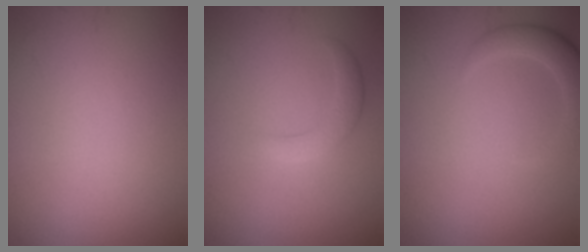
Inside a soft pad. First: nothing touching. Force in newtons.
{"total": 2.2, "press": 2.1, "slide": 0.1}
{"total": 2.9, "press": 2.8, "slide": 0.3}